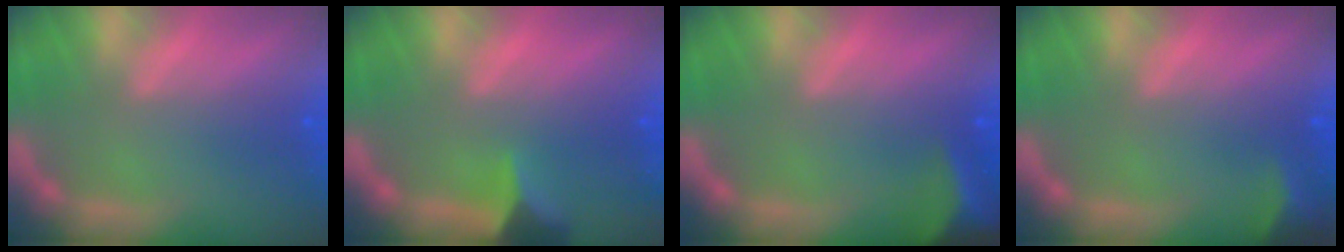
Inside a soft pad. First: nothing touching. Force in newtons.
{"total": 3.5}
{"total": 7.0}
{"total": 2.9}